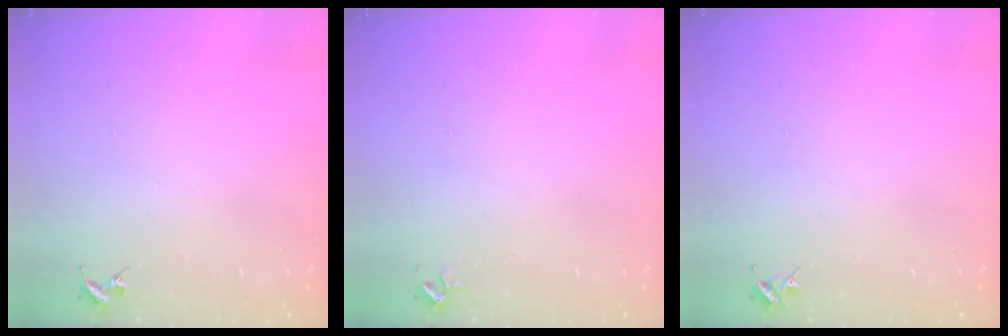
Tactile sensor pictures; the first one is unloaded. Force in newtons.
{"total": 2.2, "press": 2.2, "slide": 0.3}
{"total": 4.0, "press": 4.0, "slide": 0.5}